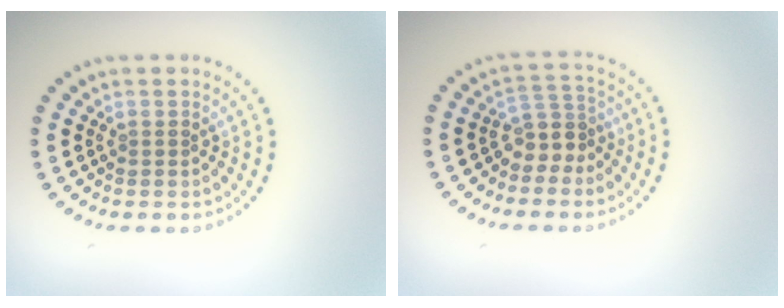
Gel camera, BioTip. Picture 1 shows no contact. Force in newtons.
{"total": 2.8, "press": 2.1, "slide": 1.8}